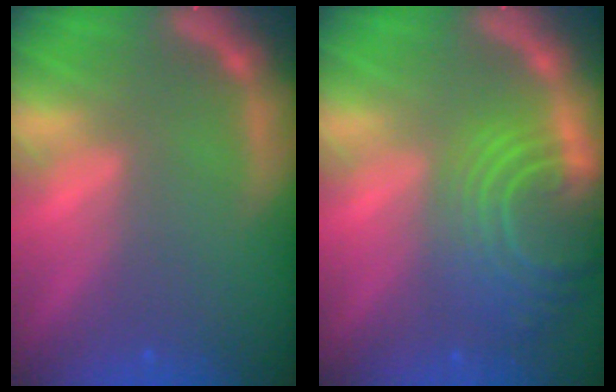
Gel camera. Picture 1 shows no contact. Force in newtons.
{"total": 9.5}